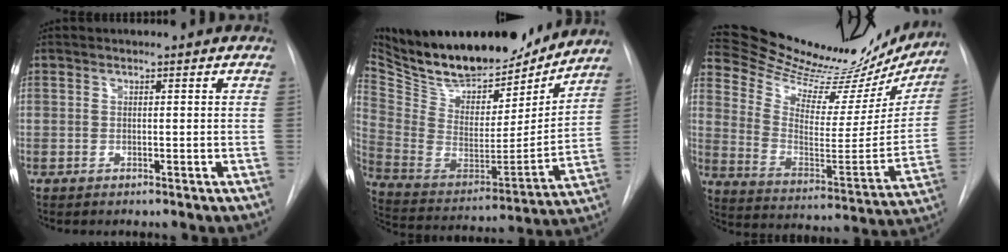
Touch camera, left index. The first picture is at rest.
{"total": 26.2, "force": [22.4, 9.1, 10.0], "torque": [-0.201, -0.022, 0.353]}
{"total": 26.6, "force": [24.4, 6.5, 8.4], "torque": [-0.124, -0.069, 0.331]}